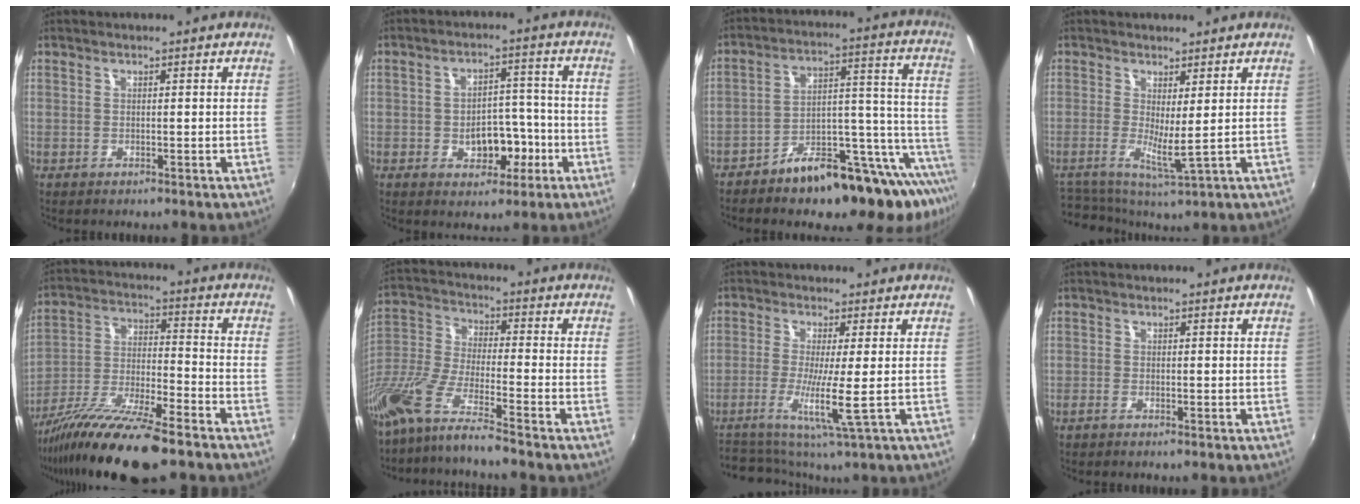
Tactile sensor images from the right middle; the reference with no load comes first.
{"total": 7.0, "force": [-2.5, 4.5, 4.7], "torque": [-0.073, 0.013, -0.023]}
{"total": 19.9, "force": [-14.6, 5.4, 12.4], "torque": [-0.135, 0.009, -0.215]}
{"total": 5.1, "force": [-0.6, 1.4, 4.8], "torque": [-0.099, -0.007, -0.009]}
{"total": 17.3, "force": [-12.7, 2.6, 11.5], "torque": [-0.223, -0.034, -0.227]}
{"total": 12.4, "force": [-9.4, 0.4, 8.1], "torque": [-0.167, -0.024, -0.187]}
{"total": 8.3, "force": [-2.8, 0.3, 7.8], "torque": [-0.172, -0.020, -0.050]}
{"total": 1.3, "force": [-1.0, 0.2, 0.7], "torque": [-0.017, -0.003, -0.022]}